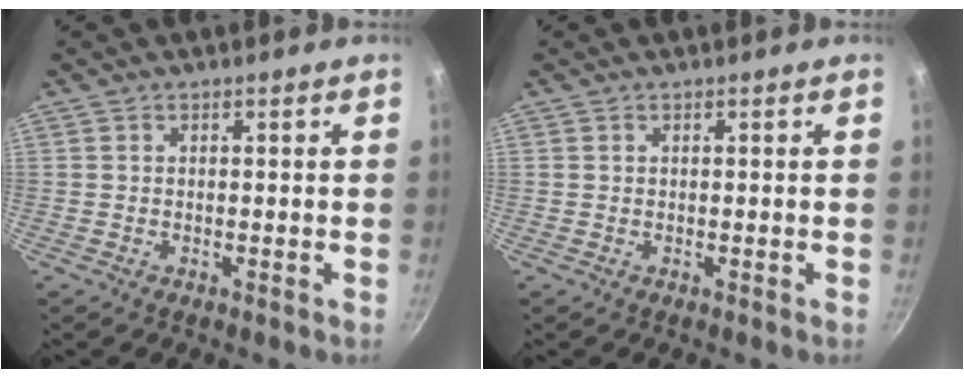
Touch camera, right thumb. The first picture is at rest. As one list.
[{"total": 0.0}]